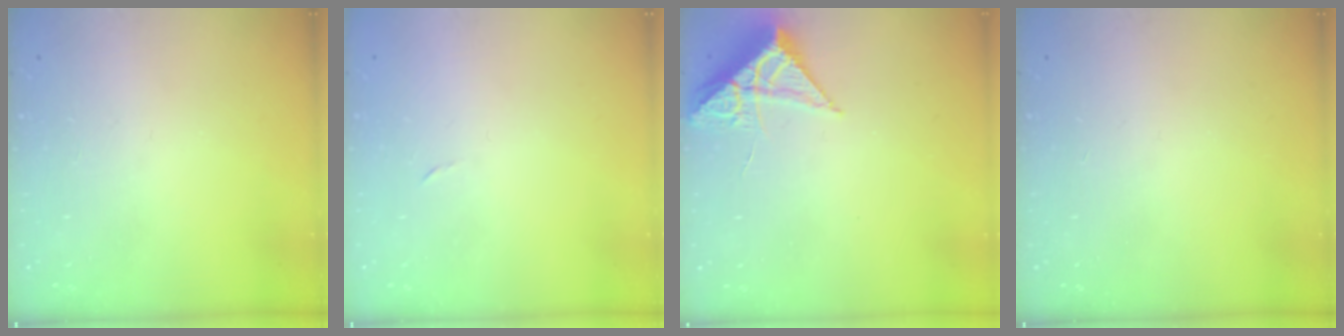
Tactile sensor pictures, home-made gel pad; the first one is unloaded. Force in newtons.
{"total": 2.3, "press": 2.3, "slide": 0.4}
{"total": 7.0, "press": 7.0, "slide": 0.3}
{"total": 0.0}